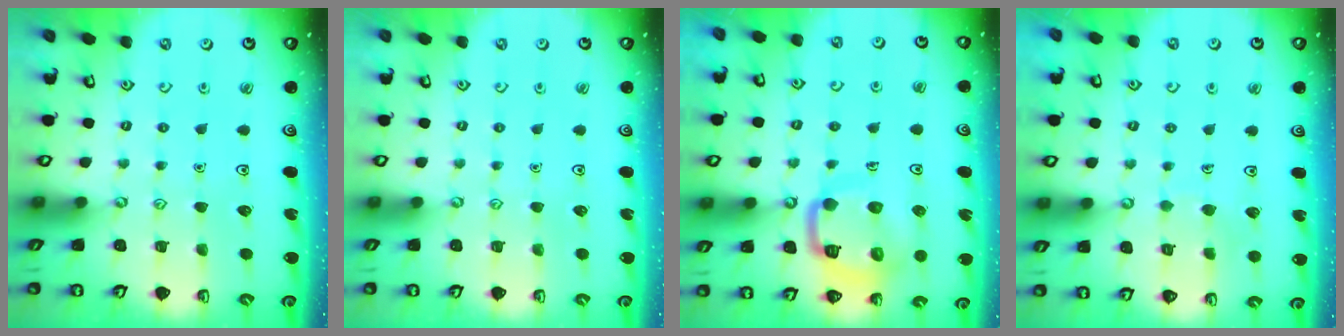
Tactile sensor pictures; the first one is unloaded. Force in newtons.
{"total": 0.0}
{"total": 13.8, "press": 13.8, "slide": 1.5}
{"total": 3.1, "press": 3.0, "slide": 0.3}